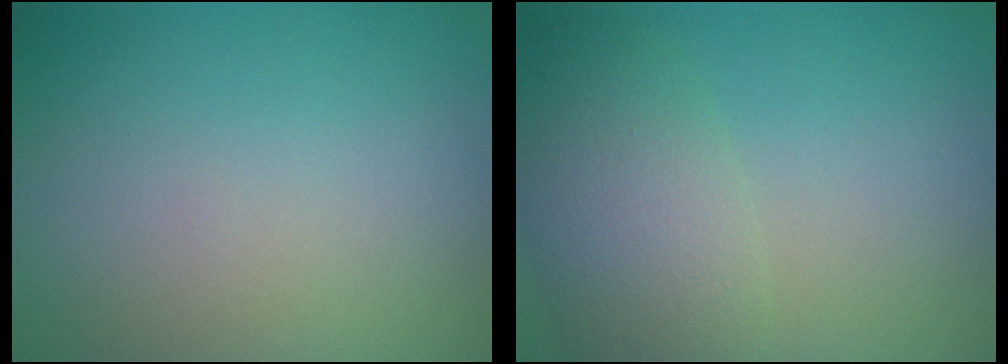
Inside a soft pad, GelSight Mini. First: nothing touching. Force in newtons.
{"total": 5.2, "press": 5.2, "slide": 0.3}